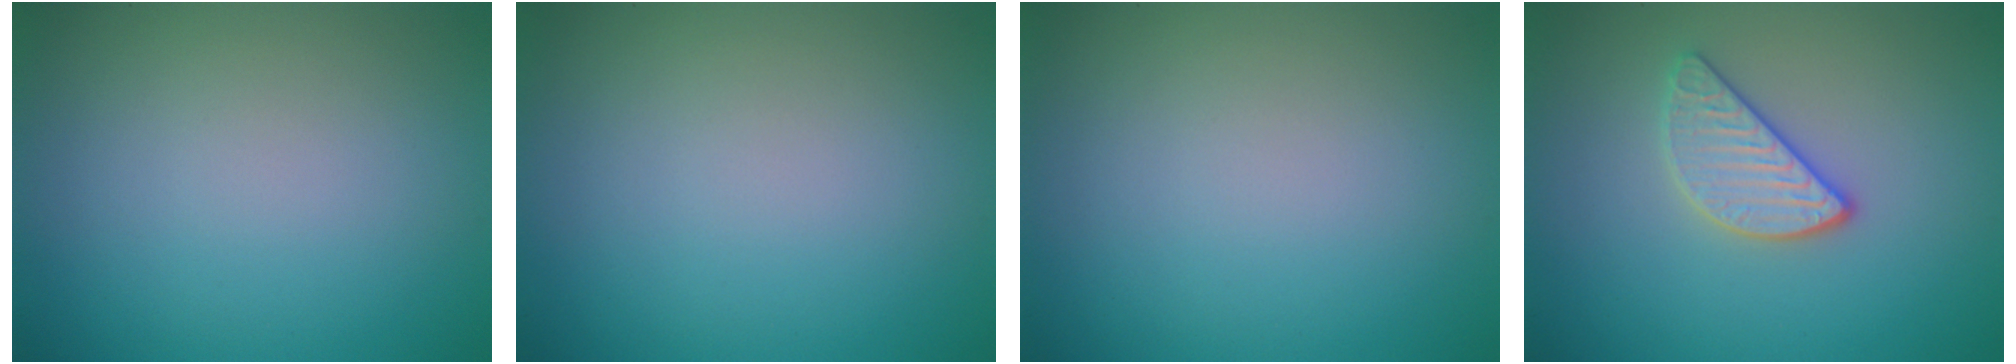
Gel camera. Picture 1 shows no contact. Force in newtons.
{"total": 0.0}
{"total": 0.0}
{"total": 2.8, "press": 2.7, "slide": 0.9}